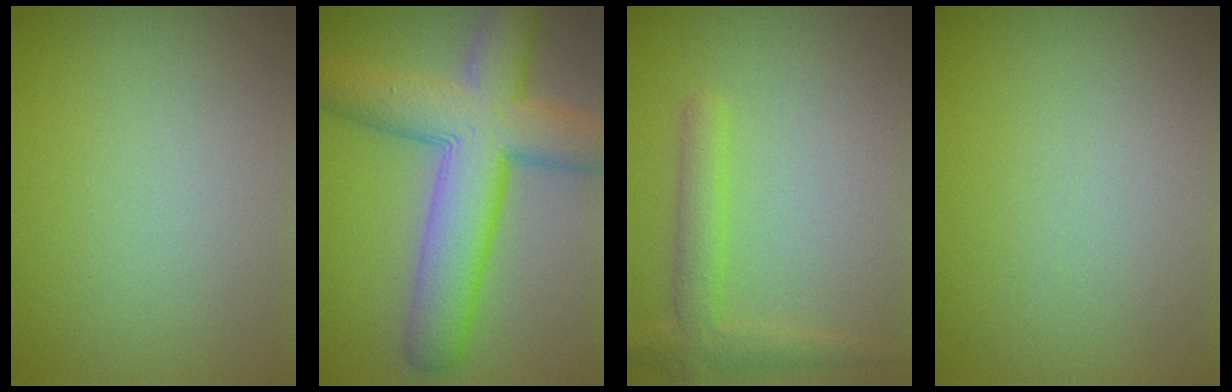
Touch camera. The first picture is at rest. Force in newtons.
{"total": 9.5, "press": 9.5, "slide": 0.4}
{"total": 1.7, "press": 1.7, "slide": 0.1}
{"total": 0.0}